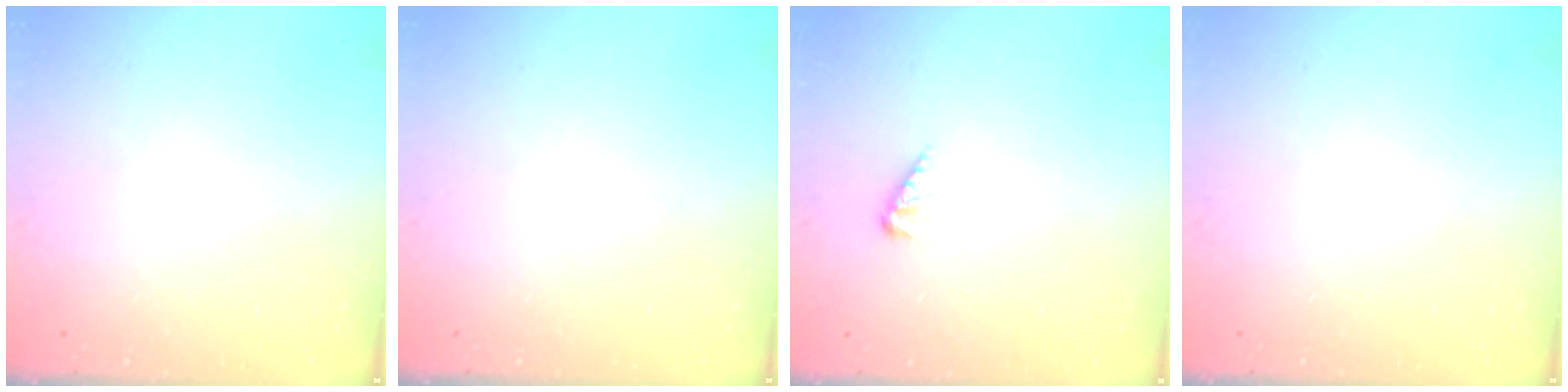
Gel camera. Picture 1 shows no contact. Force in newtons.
{"total": 0.0}
{"total": 2.5, "press": 2.5, "slide": 0.4}
{"total": 0.0}